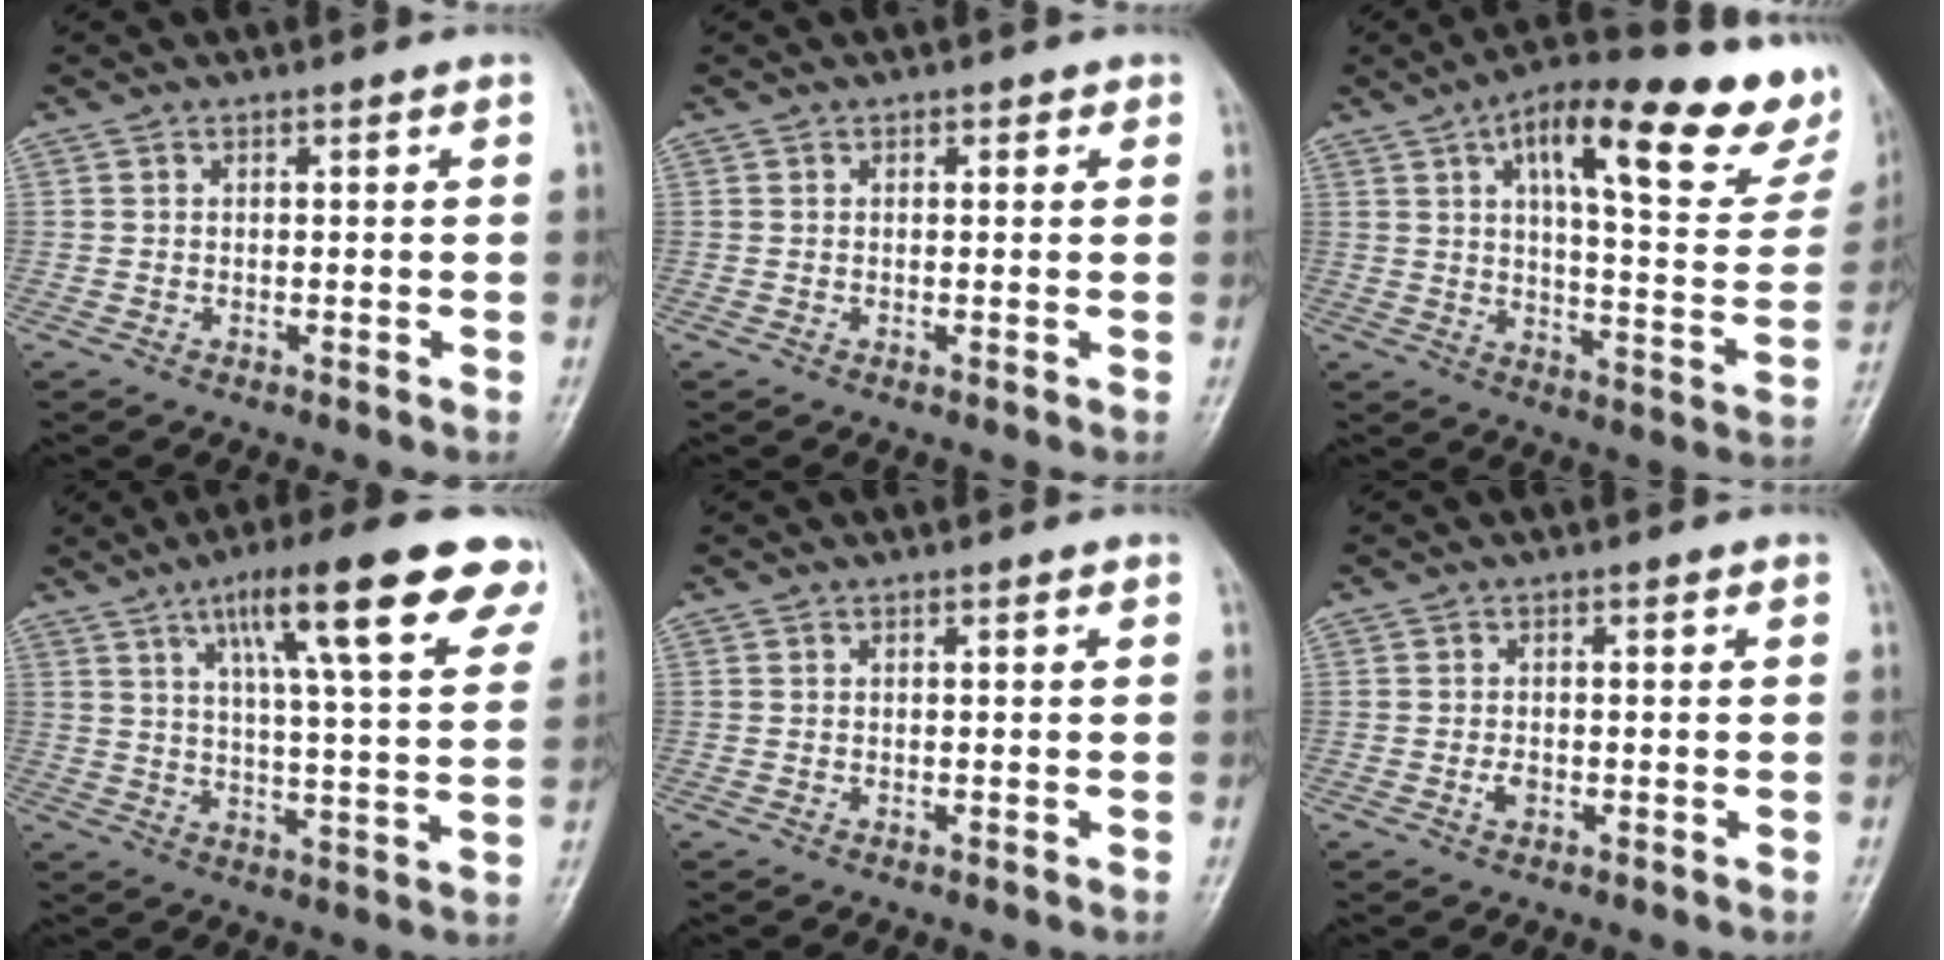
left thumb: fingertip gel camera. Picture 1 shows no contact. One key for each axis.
{"total": 1.2, "fx": 0.6, "fy": 0.9, "fz": 0.7, "tx": 0.005, "ty": 0.000, "tz": 0.003}
{"total": 25.6, "fx": 13.9, "fy": 8.1, "fz": 19.9, "tx": -0.240, "ty": -0.028, "tz": 0.189}
{"total": 19.6, "fx": 10.8, "fy": 3.9, "fz": 15.9, "tx": -0.209, "ty": -0.019, "tz": 0.158}
{"total": 0.0}
{"total": 1.8, "fx": -0.6, "fy": 1.2, "fz": 1.2, "tx": -0.016, "ty": 0.002, "tz": -0.013}